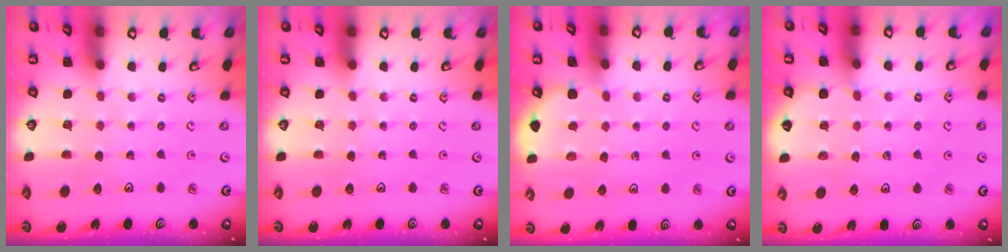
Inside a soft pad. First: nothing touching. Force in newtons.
{"total": 0.0}
{"total": 2.9, "press": 2.9, "slide": 0.3}
{"total": 4.8, "press": 4.8, "slide": 0.5}